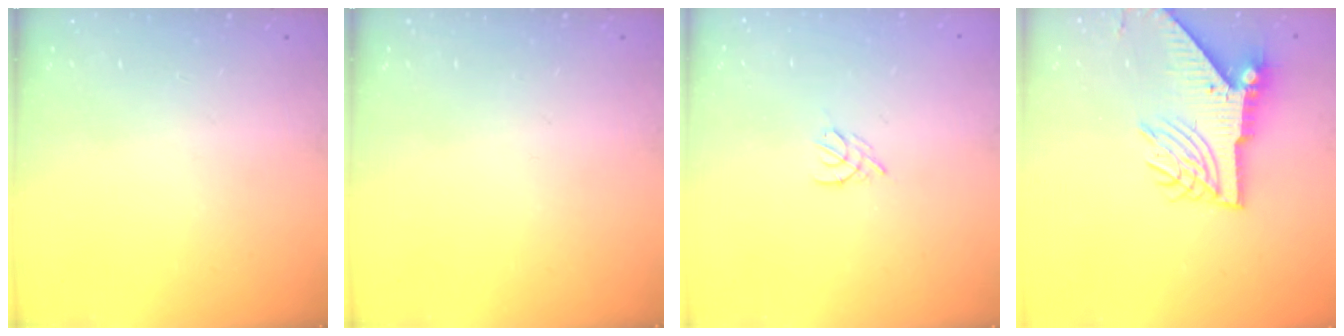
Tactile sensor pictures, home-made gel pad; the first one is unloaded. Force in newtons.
{"total": 0.0}
{"total": 4.3, "press": 4.2, "slide": 0.7}
{"total": 11.2, "press": 11.1, "slide": 1.3}